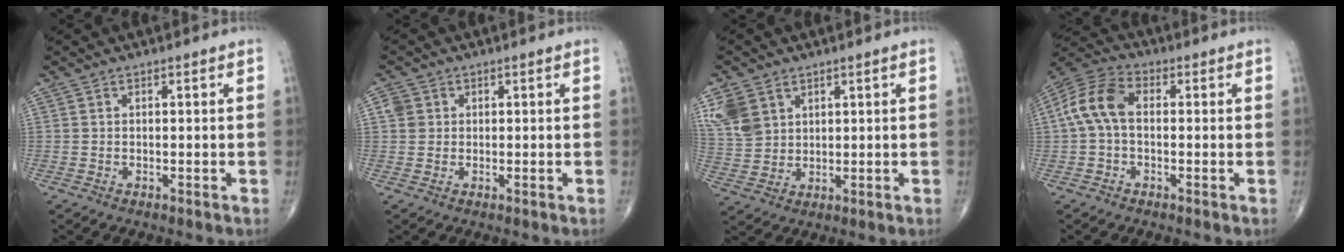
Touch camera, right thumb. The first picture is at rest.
{"total": 2.4, "force": [0.6, 2.2, 0.7], "torque": [-0.003, 0.002, 0.010]}
{"total": 8.4, "force": [4.2, 6.0, 4.1], "torque": [-0.078, -0.008, 0.097]}
{"total": 9.2, "force": [0.2, 5.8, 7.2], "torque": [-0.152, 0.029, -0.006]}